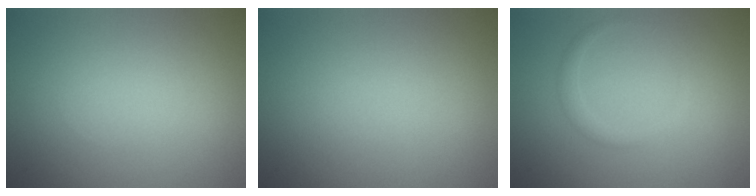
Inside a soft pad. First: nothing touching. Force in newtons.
{"total": 0.0}
{"total": 1.2, "press": 1.2, "slide": 0.0}